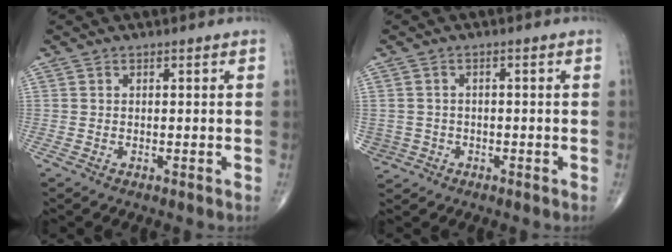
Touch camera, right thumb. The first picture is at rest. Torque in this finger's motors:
{"motor_torque": [-0.13, -0.11, 0.00, 0.09, 0.00]}